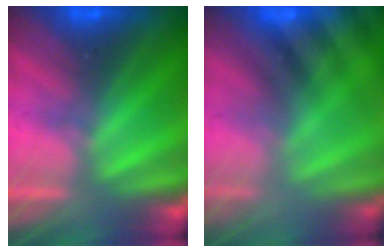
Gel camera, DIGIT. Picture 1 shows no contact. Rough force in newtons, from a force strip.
{"total": 5.9}